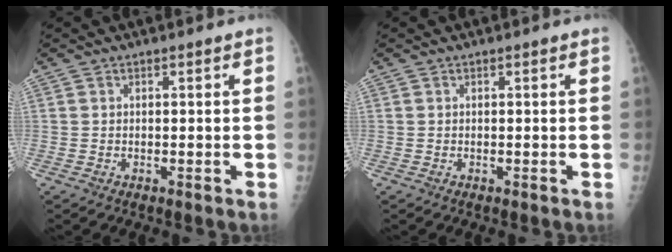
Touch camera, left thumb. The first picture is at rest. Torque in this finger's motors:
{"motor_torque": [0.20, -0.10, -0.08, -0.12, 0.00]}